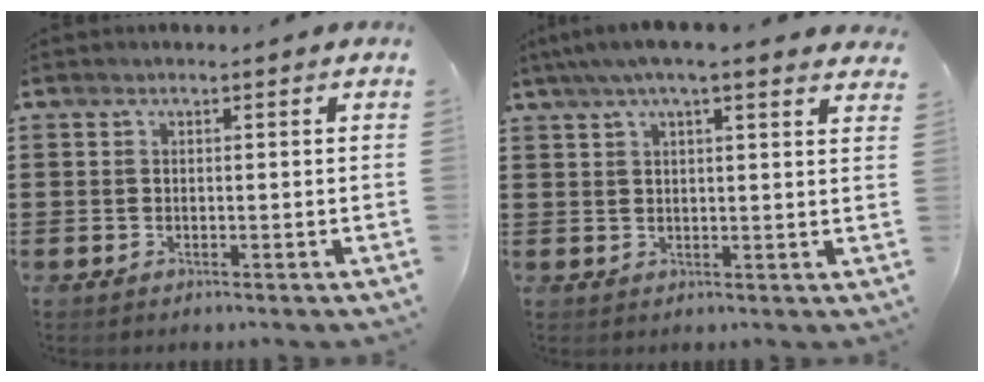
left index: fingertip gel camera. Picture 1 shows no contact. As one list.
[{"total": 4.7, "force": [3.6, 0.3, 3.0], "torque": [-0.068, 0.000, 0.063]}]